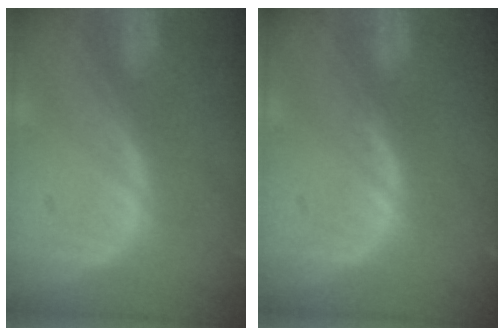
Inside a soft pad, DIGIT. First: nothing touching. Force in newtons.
{"total": 0.7, "press": 0.7, "slide": 0.2}